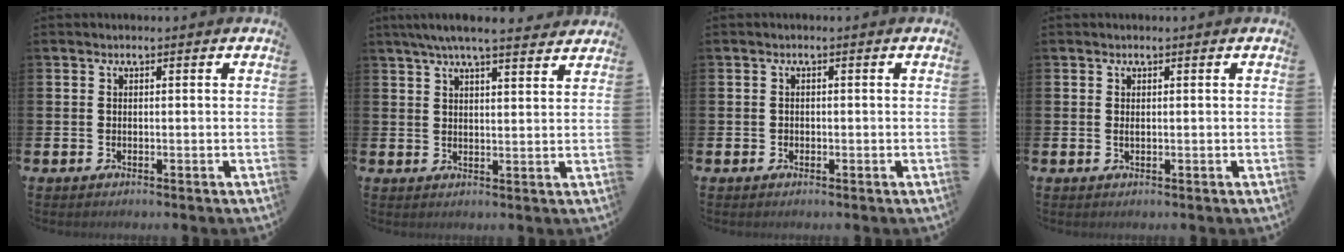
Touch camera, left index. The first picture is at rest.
{"total": 5.7, "force": [5.2, 0.4, 2.3], "torque": [-0.048, -0.017, 0.092]}
{"total": 0.6, "force": [-0.2, 0.6, 0.1], "torque": [0.005, 0.002, -0.007]}
{"total": 0.5, "force": [0.2, 0.1, 0.5], "torque": [-0.002, -0.002, 0.001]}